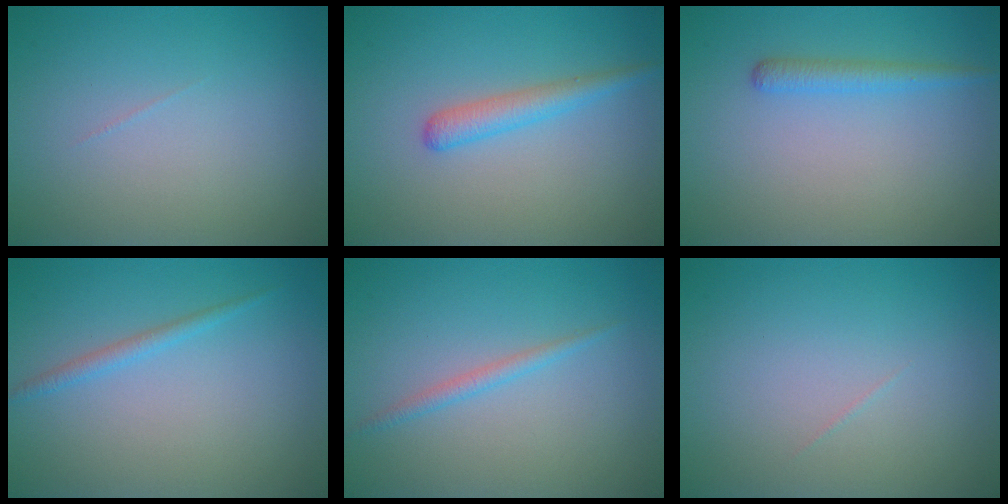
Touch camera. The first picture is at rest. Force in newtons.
{"total": 2.2, "press": 2.2, "slide": 0.1}
{"total": 1.7, "press": 1.7, "slide": 0.1}
{"total": 1.2, "press": 1.2, "slide": 0.1}
{"total": 1.2, "press": 1.2, "slide": 0.1}
{"total": 0.0}